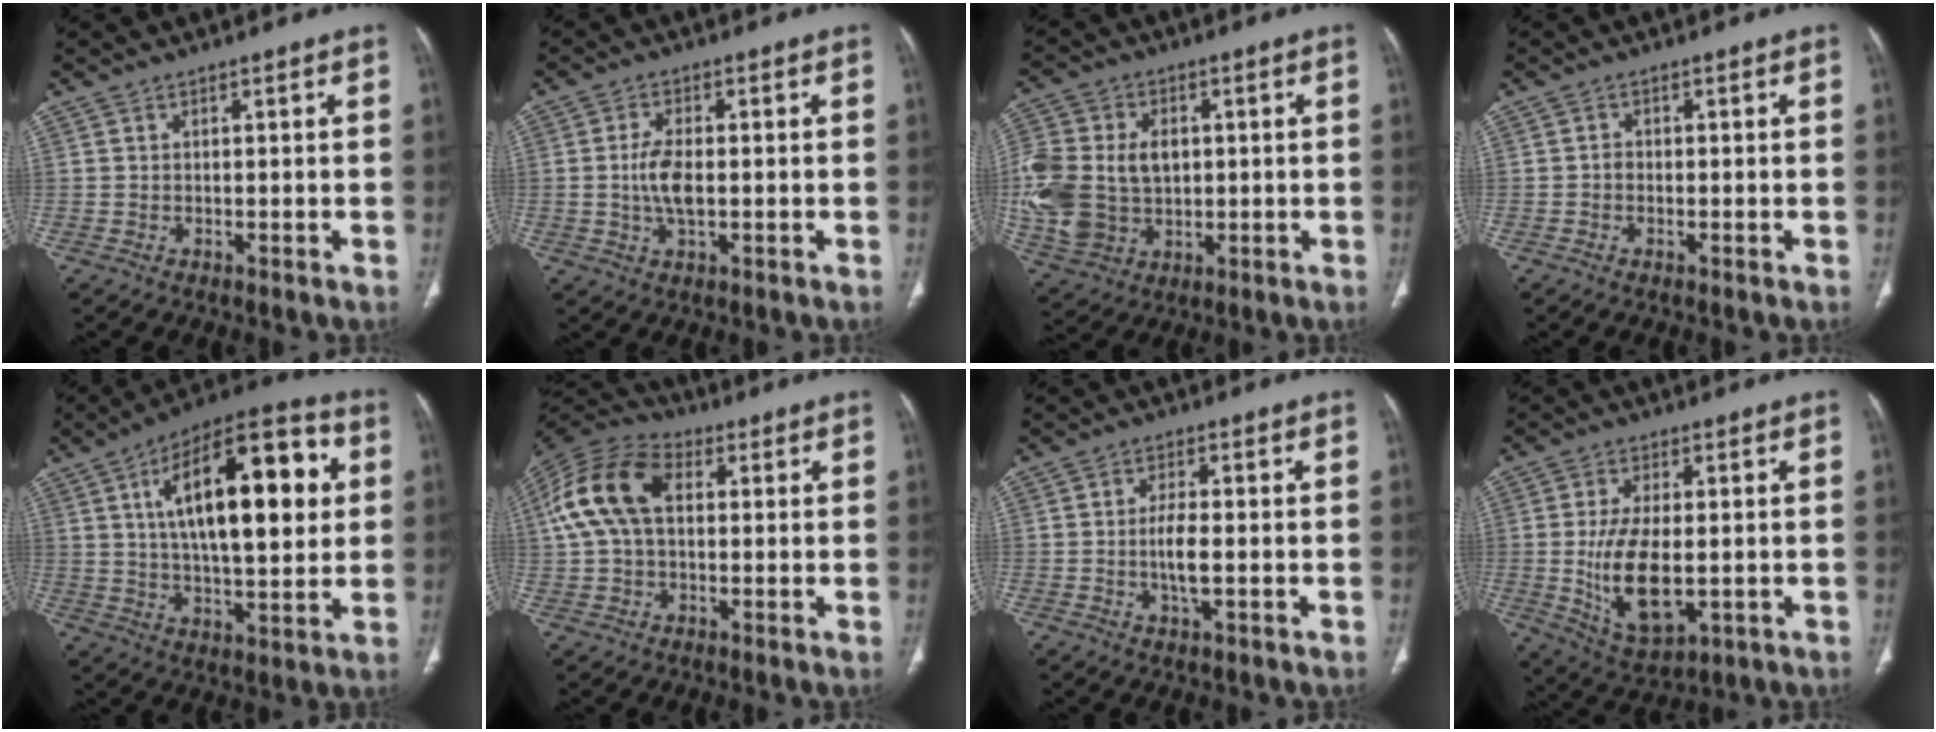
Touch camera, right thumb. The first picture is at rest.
{"total": 5.6, "force": [-0.3, 2.6, 4.9], "torque": [-0.104, 0.002, -0.008]}
{"total": 21.3, "force": [0.4, 15.9, 14.1], "torque": [-0.332, 0.007, 0.027]}
{"total": 1.1, "force": [-0.3, 0.9, 0.6], "torque": [-0.008, 0.003, -0.007]}
{"total": 24.5, "force": [5.6, 10.1, 21.5], "torque": [-0.314, 0.007, 0.078]}
{"total": 14.4, "force": [2.6, 9.3, 10.8], "torque": [-0.220, 0.036, 0.041]}
{"total": 4.7, "force": [-0.8, 1.6, 4.4], "torque": [-0.088, -0.002, -0.016]}
{"total": 13.1, "force": [-1.5, 6.5, 11.3], "torque": [-0.205, -0.016, -0.010]}